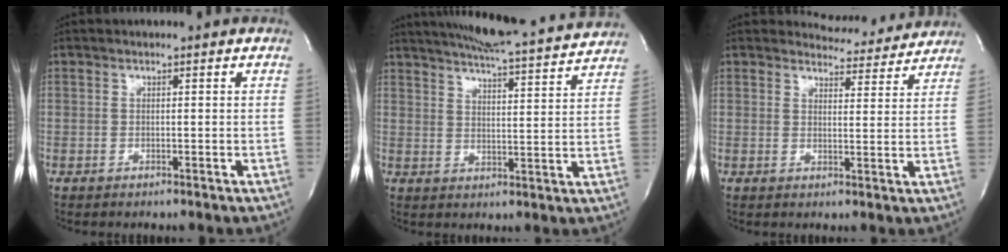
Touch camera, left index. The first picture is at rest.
{"total": 19.1, "force": [17.5, 1.2, 7.5], "torque": [-0.124, -0.007, 0.229]}
{"total": 6.4, "force": [6.3, 1.3, -0.5], "torque": [0.010, -0.011, 0.068]}